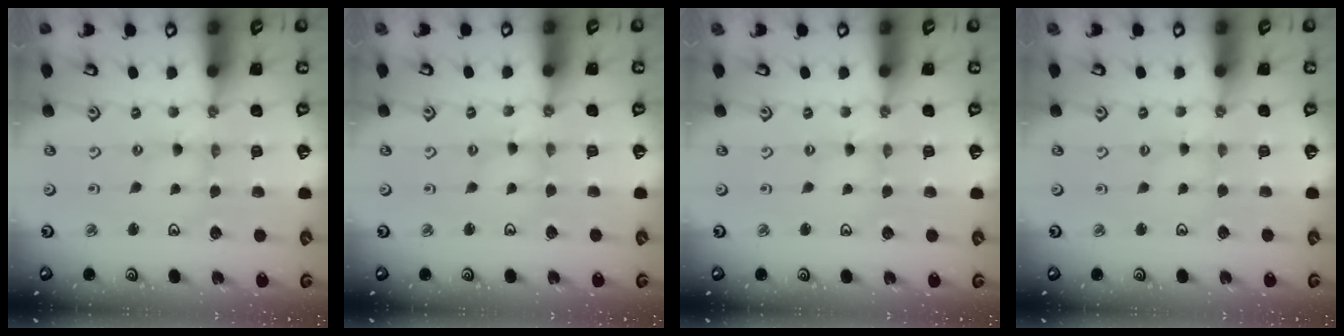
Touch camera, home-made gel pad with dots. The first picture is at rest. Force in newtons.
{"total": 0.9, "press": 0.9, "slide": 0.3}
{"total": 0.0}
{"total": 1.2, "press": 1.2, "slide": 0.3}